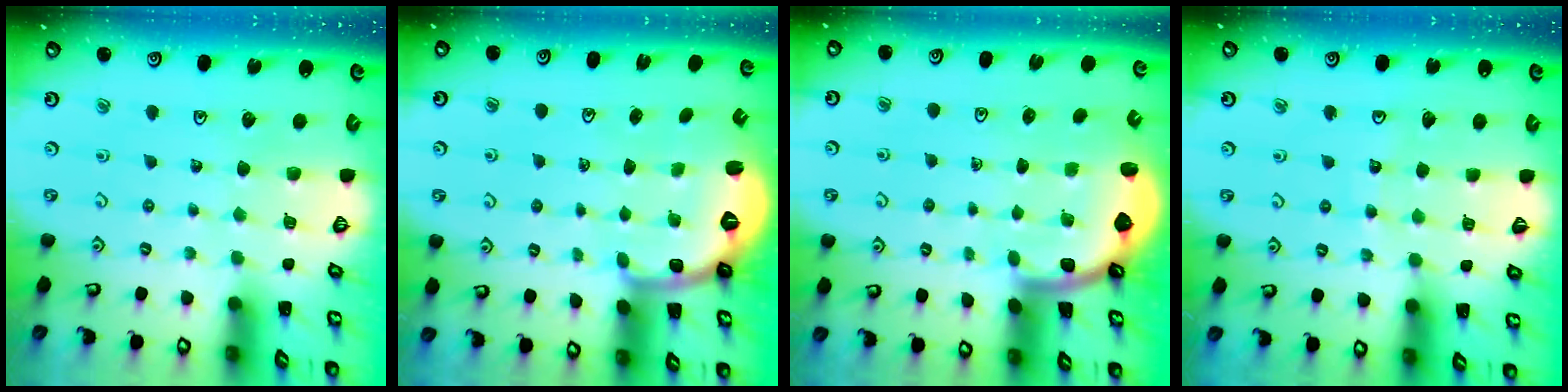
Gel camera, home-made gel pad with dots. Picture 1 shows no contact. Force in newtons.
{"total": 2.7, "press": 1.6, "slide": 2.1}
{"total": 1.8, "press": 1.8, "slide": 0.3}
{"total": 8.0, "press": 7.9, "slide": 0.9}